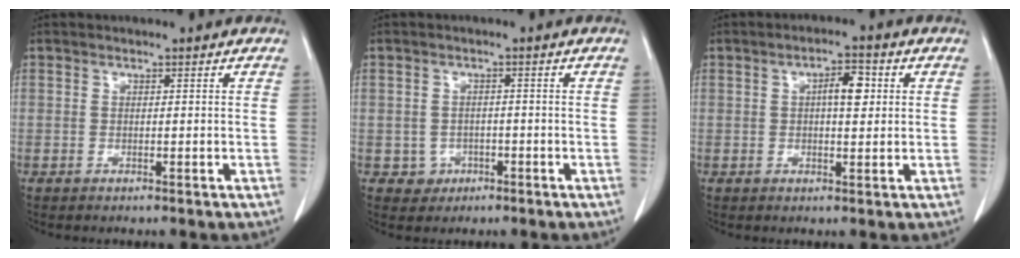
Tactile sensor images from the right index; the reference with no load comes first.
{"total": 2.8, "force": [-1.0, 2.6, 0.0], "torque": [0.010, 0.013, -0.010]}
{"total": 4.4, "force": [0.9, 1.5, 4.0], "torque": [-0.066, 0.009, 0.013]}